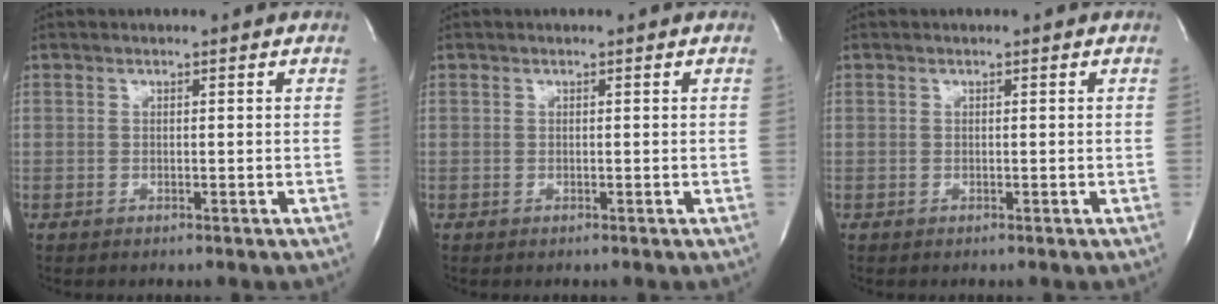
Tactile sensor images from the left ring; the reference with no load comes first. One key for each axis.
{"total": 0.0}
{"total": 0.0}